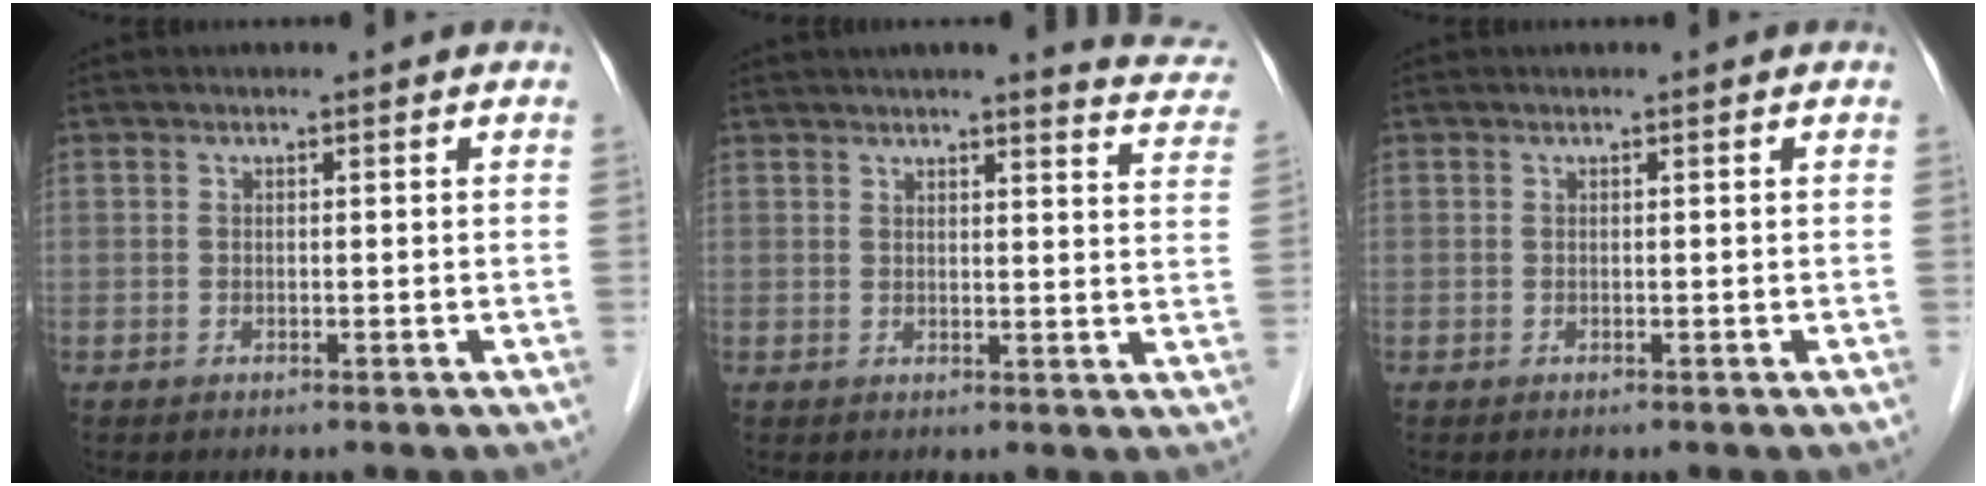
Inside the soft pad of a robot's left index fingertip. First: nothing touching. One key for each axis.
{"total": 10.4, "fx": 9.6, "fy": 0.8, "fz": 3.9, "tx": -0.031, "ty": -0.022, "tz": 0.086}
{"total": 0.0}